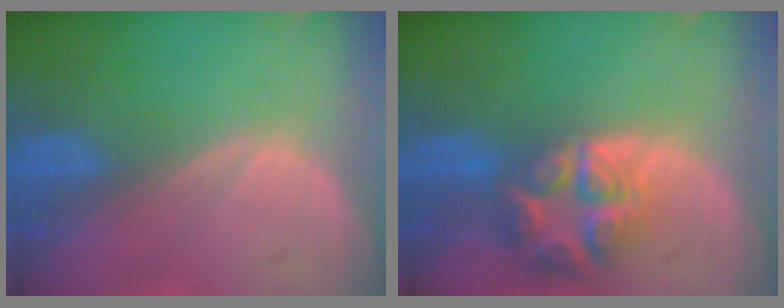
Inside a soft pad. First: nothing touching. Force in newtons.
{"total": 8.0, "press": 7.0, "slide": 3.9}